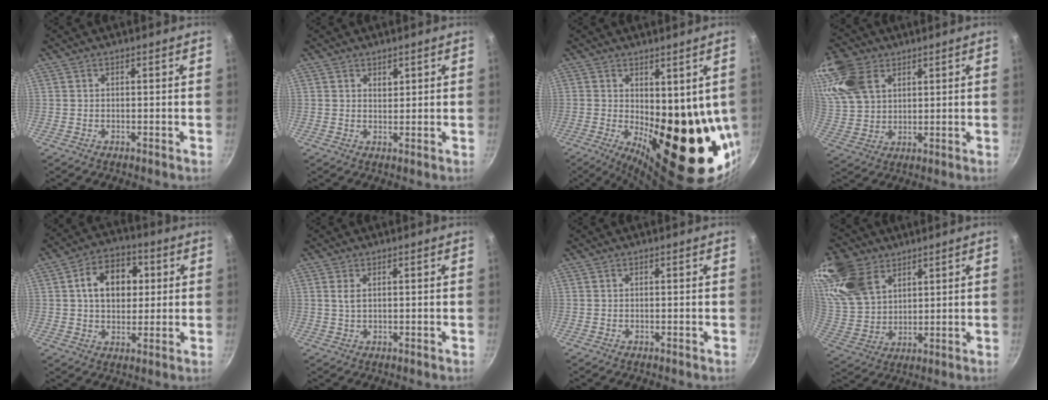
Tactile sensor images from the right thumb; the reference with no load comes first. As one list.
[{"total": 1.5, "force": [0.9, 1.0, 0.6], "torque": [-0.002, -0.006, 0.013]}, {"total": 19.6, "force": [-1.2, 9.0, 17.3], "torque": [-0.199, -0.037, 0.003]}, {"total": 13.8, "force": [6.6, 9.3, 7.7], "torque": [-0.153, -0.011, 0.134]}, {"total": 12.1, "force": [2.4, 8.6, 8.1], "torque": [-0.095, 0.010, 0.029]}, {"total": 1.8, "force": [0.6, 0.9, 1.5], "torque": [-0.029, -0.003, 0.013]}, {"total": 0.0}, {"total": 19.3, "force": [10.8, 12.7, 9.6], "torque": [-0.208, -0.011, 0.220]}]